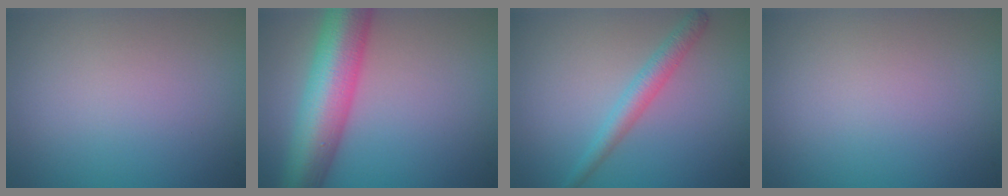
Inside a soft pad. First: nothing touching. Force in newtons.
{"total": 9.4, "press": 9.4, "slide": 0.3}
{"total": 2.4, "press": 2.4, "slide": 0.1}
{"total": 0.0}